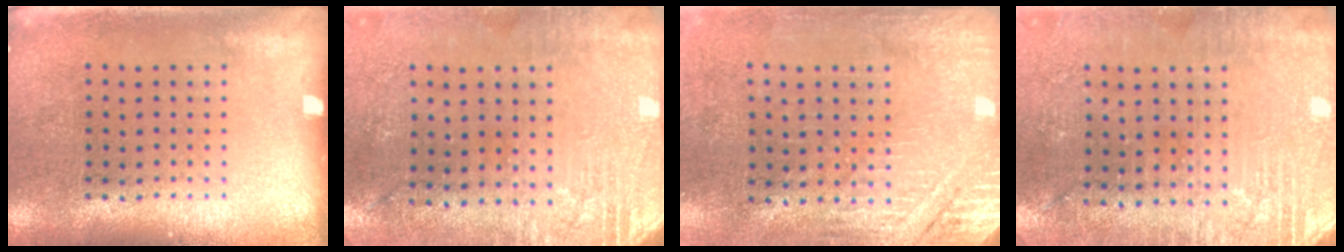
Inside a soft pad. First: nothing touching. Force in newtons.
{"total": 2.8, "press": 2.4, "slide": 1.5}
{"total": 2.8, "press": 2.6, "slide": 1.0}
{"total": 2.8, "press": 2.7, "slide": 0.8}